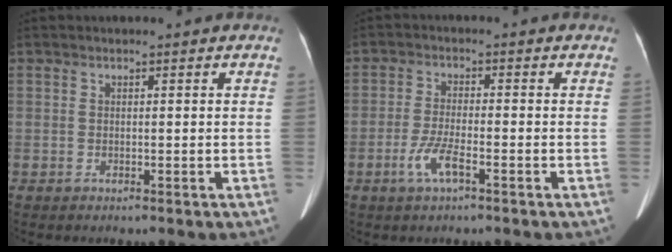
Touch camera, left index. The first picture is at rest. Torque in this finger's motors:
{"motor_torque": [0.64, 0.40, 0.26, 0.09]}